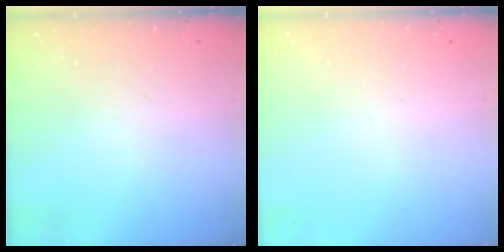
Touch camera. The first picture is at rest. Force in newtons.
{"total": 0.0}